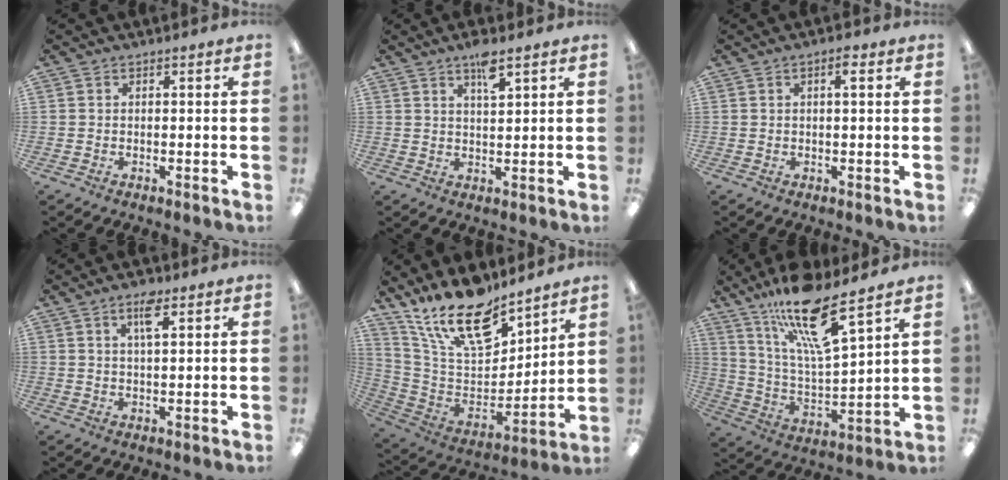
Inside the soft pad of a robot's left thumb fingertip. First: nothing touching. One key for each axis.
{"total": 5.1, "fx": 3.5, "fy": 1.2, "fz": 3.5, "tx": -0.055, "ty": -0.015, "tz": 0.056}
{"total": 2.6, "fx": 1.1, "fy": 0.7, "fz": 2.3, "tx": -0.034, "ty": 0.000, "tz": 0.013}
{"total": 4.9, "fx": 2.7, "fy": 1.4, "fz": 3.8, "tx": -0.069, "ty": -0.001, "tz": 0.042}
{"total": 19.4, "fx": 14.9, "fy": 7.7, "fz": 9.7, "tx": -0.186, "ty": -0.094, "tz": 0.267}
{"total": 17.4, "fx": 12.5, "fy": 3.5, "fz": 11.6, "tx": -0.212, "ty": -0.071, "tz": 0.208}